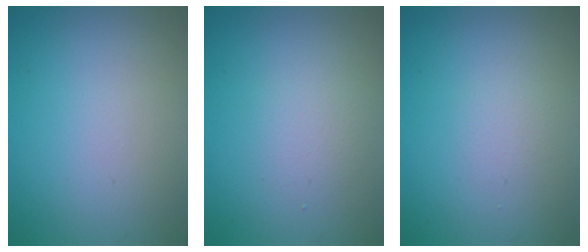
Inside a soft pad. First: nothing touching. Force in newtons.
{"total": 1.7, "press": 1.7, "slide": 0.1}
{"total": 1.0, "press": 0.9, "slide": 0.1}